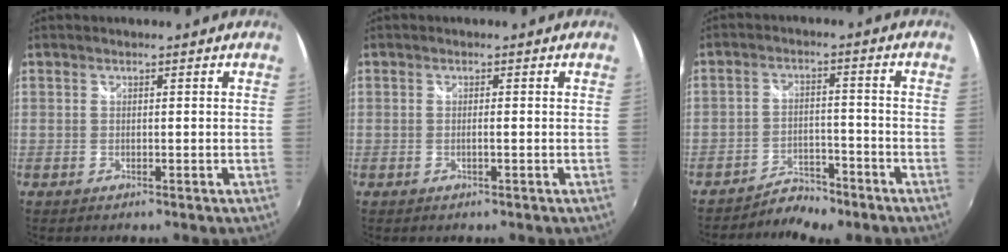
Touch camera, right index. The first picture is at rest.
{"total": 0.9, "force": [-0.4, -0.1, 0.8], "torque": [-0.014, -0.002, -0.007]}
{"total": 4.9, "force": [-4.8, 0.2, 0.6], "torque": [-0.017, 0.001, -0.074]}